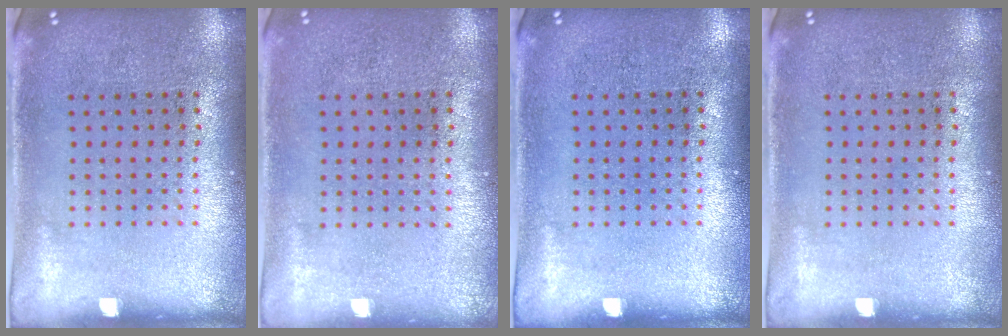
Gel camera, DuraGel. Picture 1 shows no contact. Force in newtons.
{"total": 0.0}
{"total": 0.0}
{"total": 0.0}